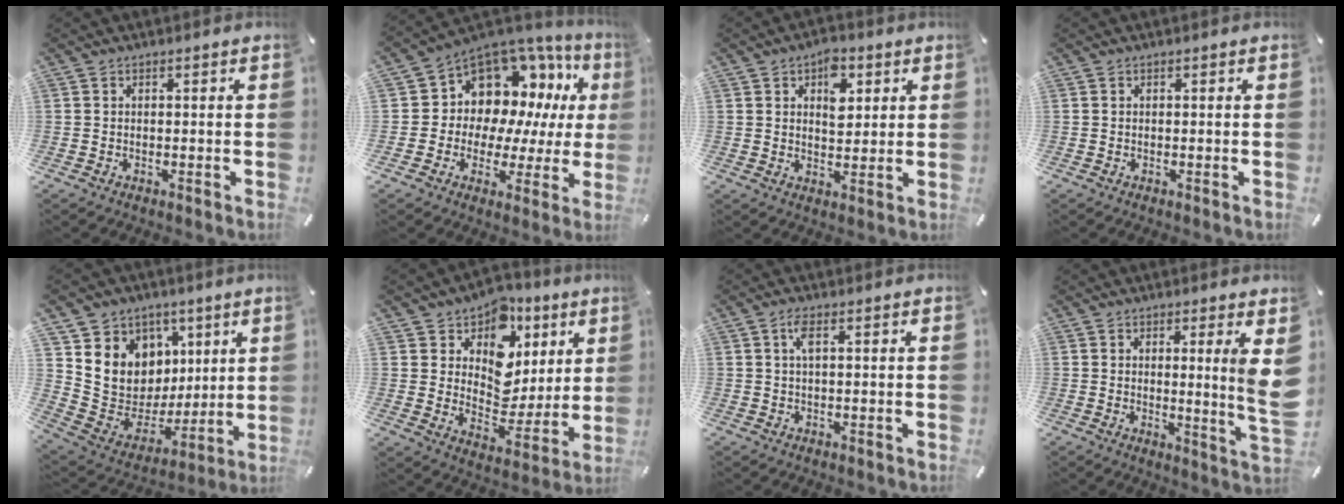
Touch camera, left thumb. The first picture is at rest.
{"total": 10.5, "force": [5.7, 8.4, 2.8], "torque": [-0.058, -0.066, 0.111]}
{"total": 7.2, "force": [2.9, 4.7, 4.5], "torque": [-0.050, -0.006, 0.044]}
{"total": 0.0}
{"total": 12.1, "force": [3.2, 11.6, 1.1], "torque": [-0.002, -0.056, 0.081]}
{"total": 11.6, "force": [5.3, 9.6, 4.0], "torque": [-0.050, -0.060, 0.097]}
{"total": 2.8, "force": [0.8, 0.6, 2.6], "torque": [-0.055, 0.005, 0.012]}
{"total": 9.4, "force": [2.5, 0.1, 9.0], "torque": [-0.132, -0.029, 0.037]}